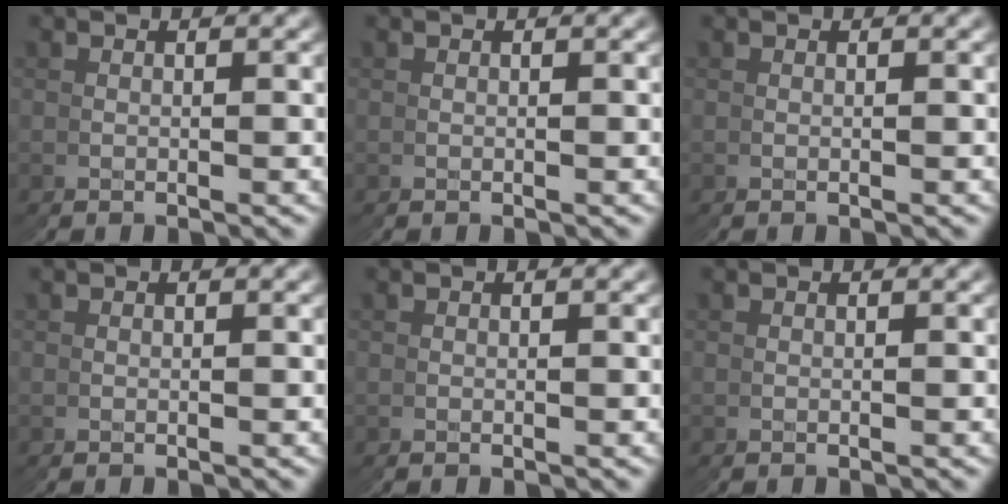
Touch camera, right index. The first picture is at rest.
{"total": 0.0}
{"total": 0.0}
{"total": 0.0}
{"total": 0.0}
{"total": 0.0}